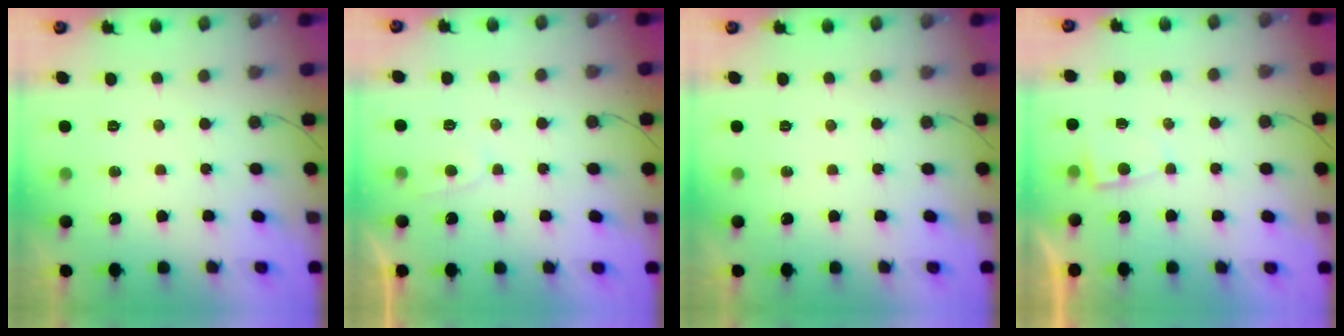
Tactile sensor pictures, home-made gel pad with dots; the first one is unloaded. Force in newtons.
{"total": 2.0, "press": 2.0, "slide": 0.2}
{"total": 0.0}
{"total": 1.8, "press": 1.8, "slide": 0.2}